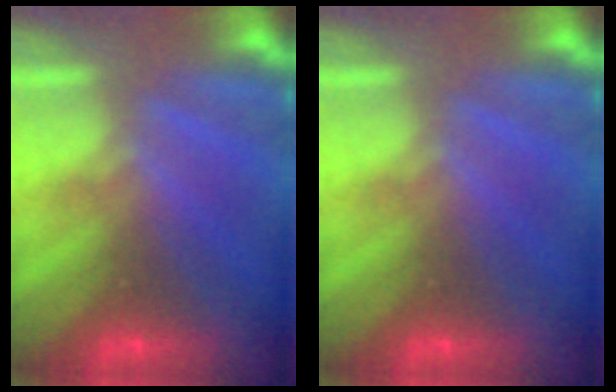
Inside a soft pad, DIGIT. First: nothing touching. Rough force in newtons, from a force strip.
{"total": 0.0}